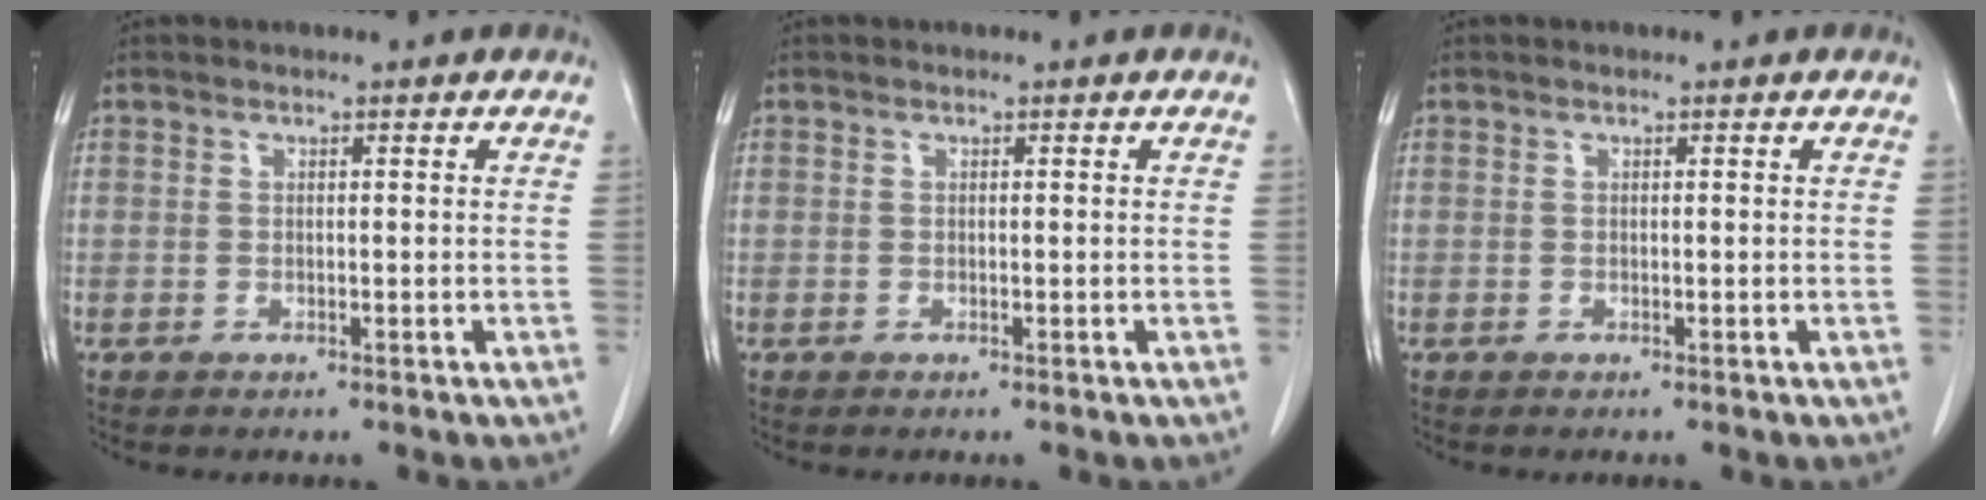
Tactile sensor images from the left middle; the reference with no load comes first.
{"total": 0.0}
{"total": 0.0}